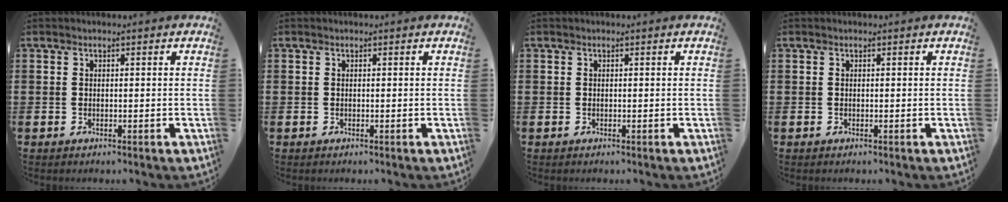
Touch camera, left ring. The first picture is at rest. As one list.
[{"total": 0.0}, {"total": 0.0}, {"total": 0.0}]